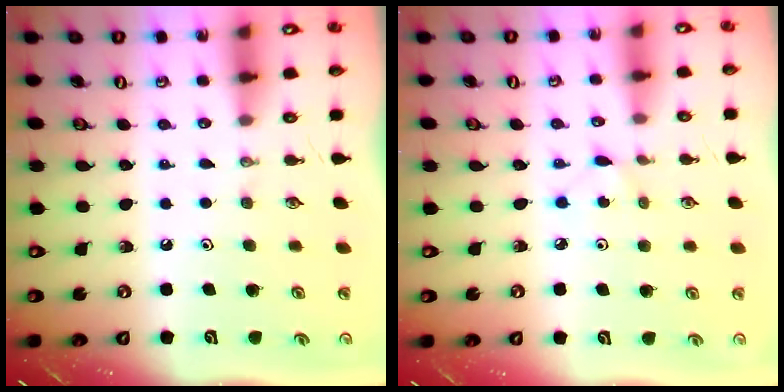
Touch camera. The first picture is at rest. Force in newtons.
{"total": 2.3, "press": 2.3, "slide": 0.3}